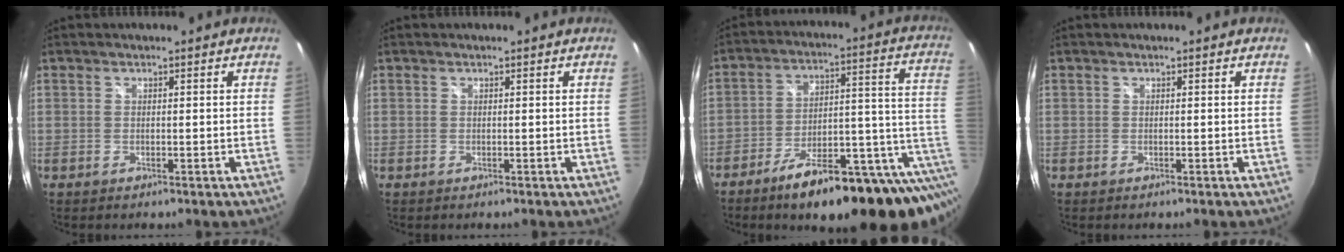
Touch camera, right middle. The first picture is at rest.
{"total": 0.0}
{"total": 22.9, "force": [-12.1, 7.0, 18.2], "torque": [-0.226, -0.002, -0.165]}
{"total": 0.0}